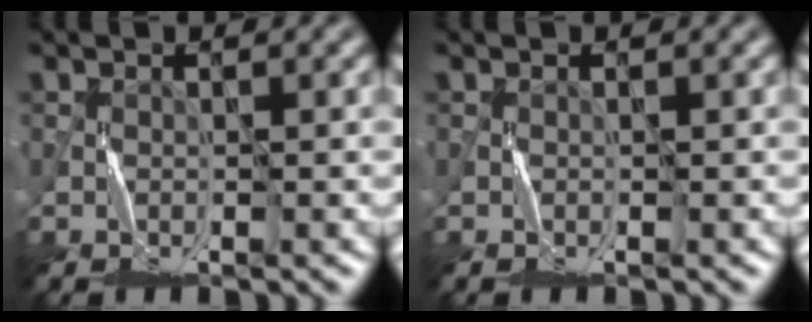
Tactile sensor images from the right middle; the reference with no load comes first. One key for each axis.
{"total": 0.0}